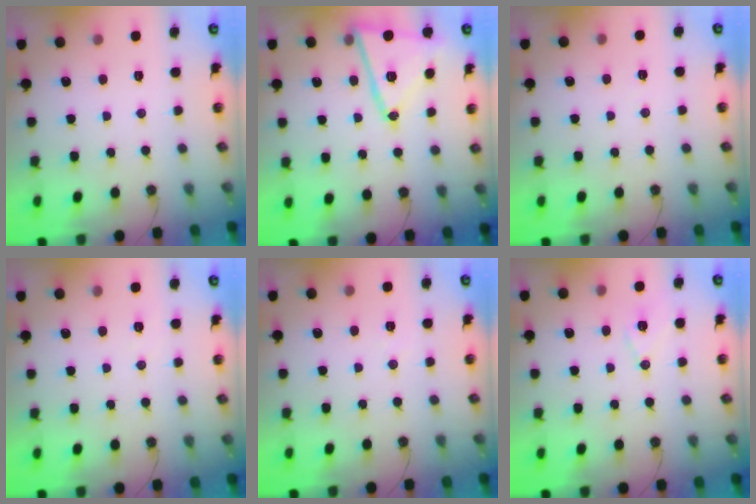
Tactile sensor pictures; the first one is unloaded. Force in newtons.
{"total": 14.9, "press": 14.8, "slide": 1.8}
{"total": 4.1, "press": 2.2, "slide": 3.4}
{"total": 5.6, "press": 3.6, "slide": 4.4}
{"total": 4.9, "press": 2.2, "slide": 4.4}
{"total": 8.9, "press": 8.2, "slide": 3.5}